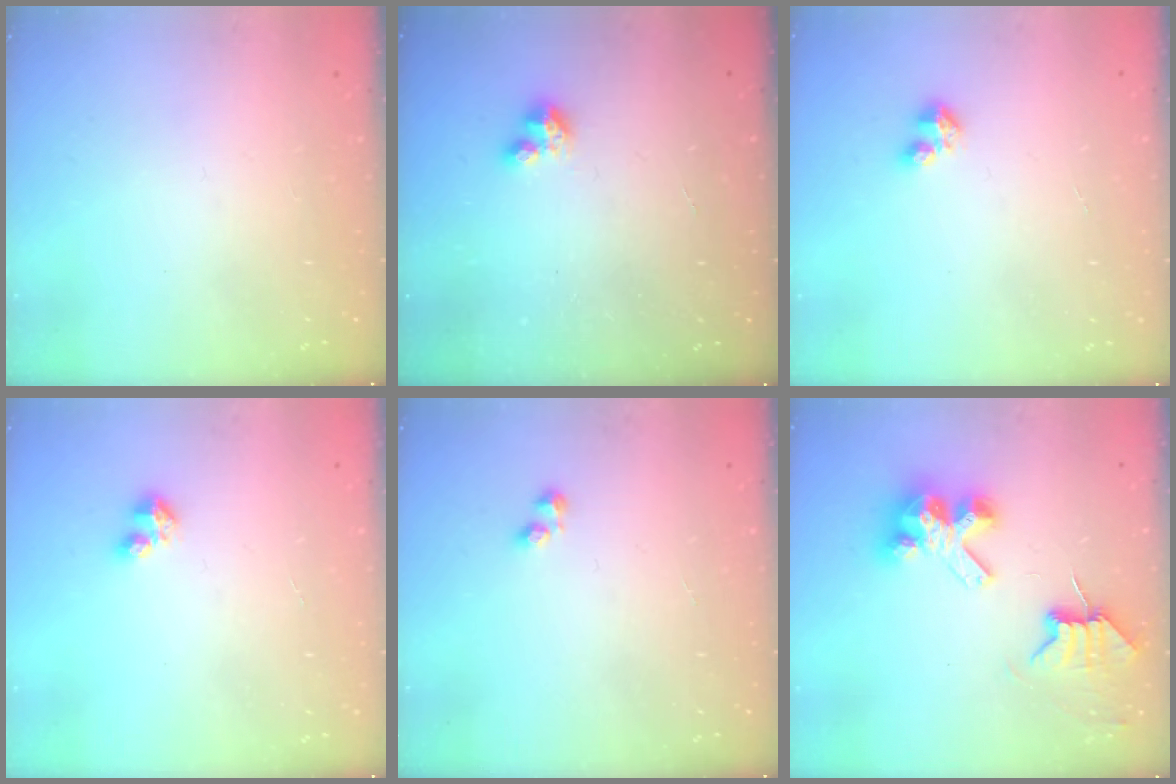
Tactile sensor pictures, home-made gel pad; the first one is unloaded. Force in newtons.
{"total": 3.1, "press": 3.1, "slide": 0.3}
{"total": 2.7, "press": 2.7, "slide": 0.3}
{"total": 2.7, "press": 2.7, "slide": 0.3}
{"total": 1.2, "press": 1.0, "slide": 0.6}
{"total": 9.5, "press": 9.5, "slide": 0.8}